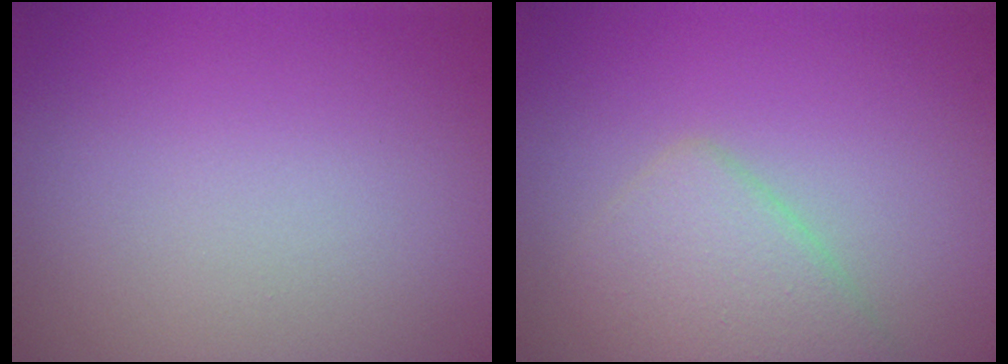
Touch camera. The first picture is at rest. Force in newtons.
{"total": 3.6, "press": 3.6, "slide": 0.3}